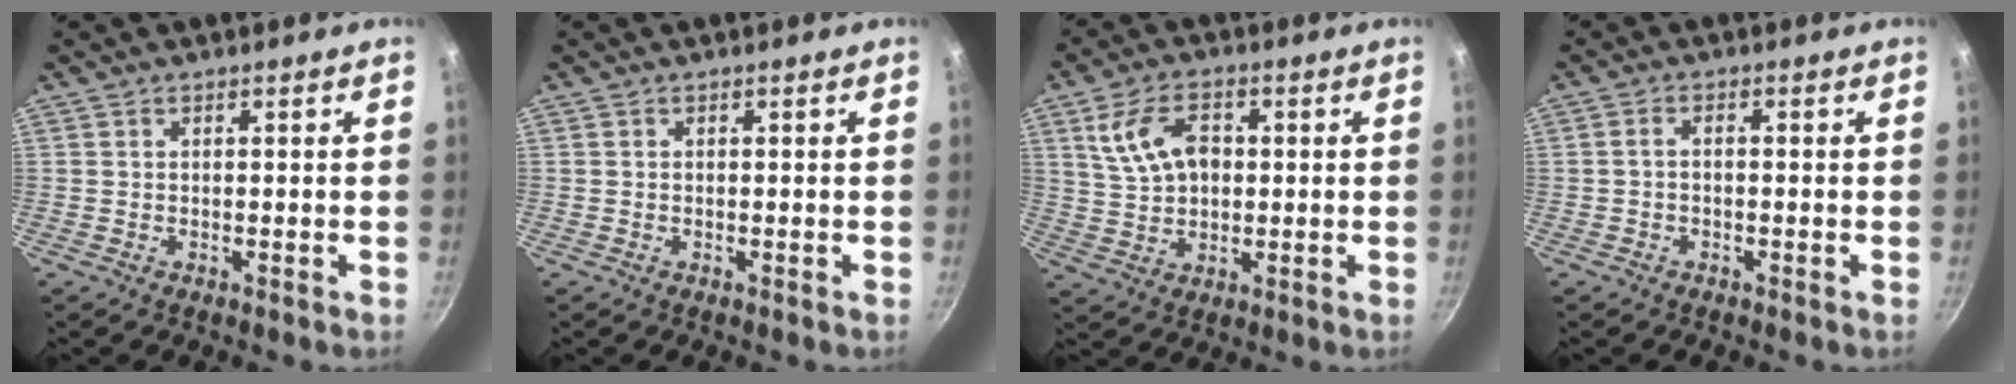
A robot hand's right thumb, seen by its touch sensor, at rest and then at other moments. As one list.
[{"total": 0.0}, {"total": 10.0, "force": [2.4, 6.5, 7.2], "torque": [-0.122, 0.003, 0.045]}, {"total": 1.6, "force": [-0.7, 0.8, 1.2], "torque": [-0.024, 0.016, -0.014]}]